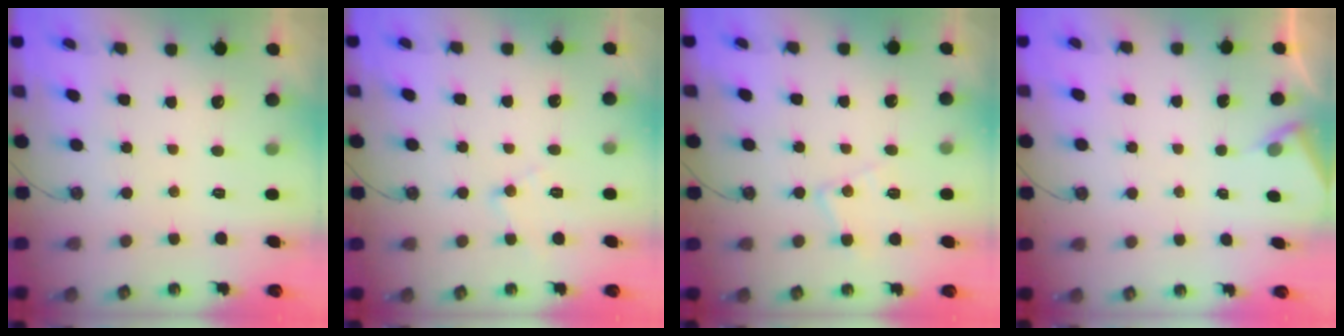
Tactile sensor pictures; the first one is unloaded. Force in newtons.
{"total": 8.5, "press": 8.4, "slide": 0.8}
{"total": 10.5, "press": 10.5, "slide": 0.5}
{"total": 3.0, "press": 2.9, "slide": 0.4}